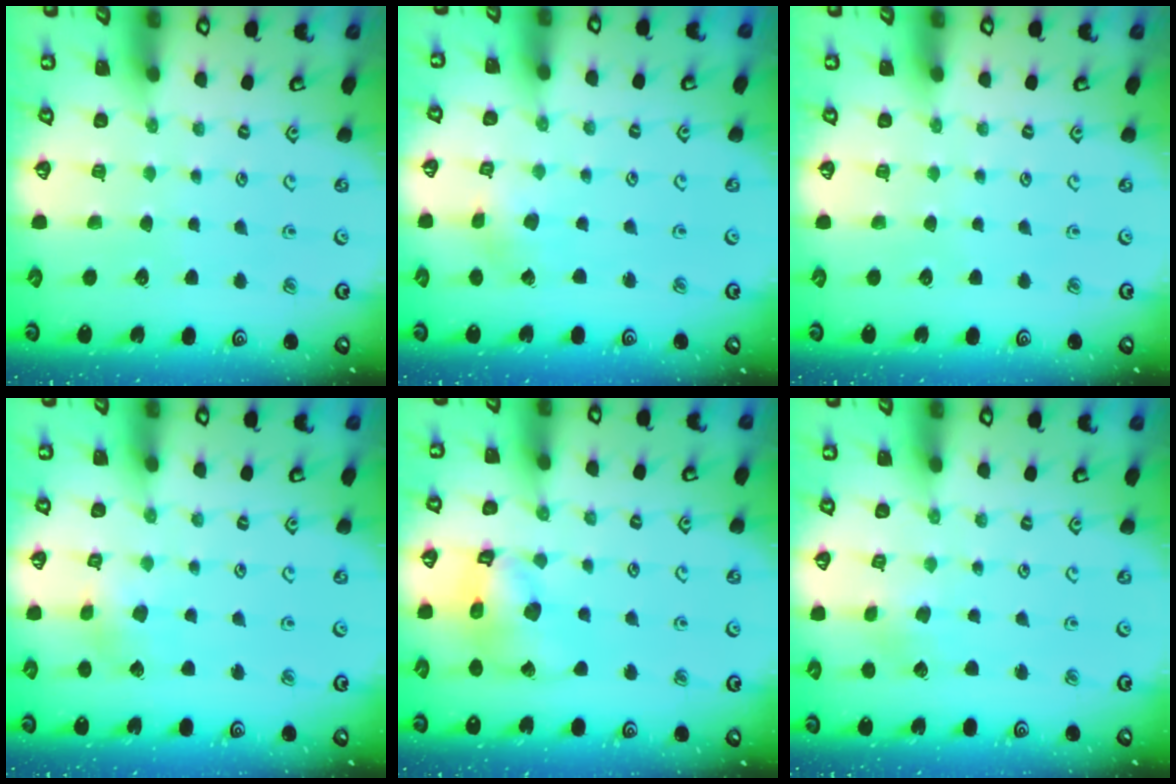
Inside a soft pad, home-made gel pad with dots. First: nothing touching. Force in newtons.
{"total": 2.2, "press": 2.2, "slide": 0.1}
{"total": 0.0}
{"total": 3.1, "press": 3.1, "slide": 0.4}
{"total": 14.1, "press": 13.9, "slide": 2.0}
{"total": 1.4, "press": 1.4, "slide": 0.1}